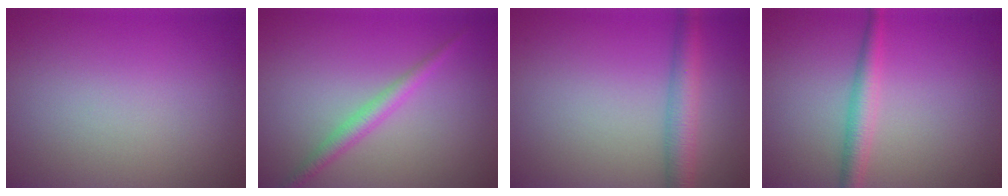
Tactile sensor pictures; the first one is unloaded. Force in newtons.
{"total": 2.0, "press": 2.0, "slide": 0.1}
{"total": 3.6, "press": 3.6, "slide": 0.1}
{"total": 2.5, "press": 2.5, "slide": 0.1}